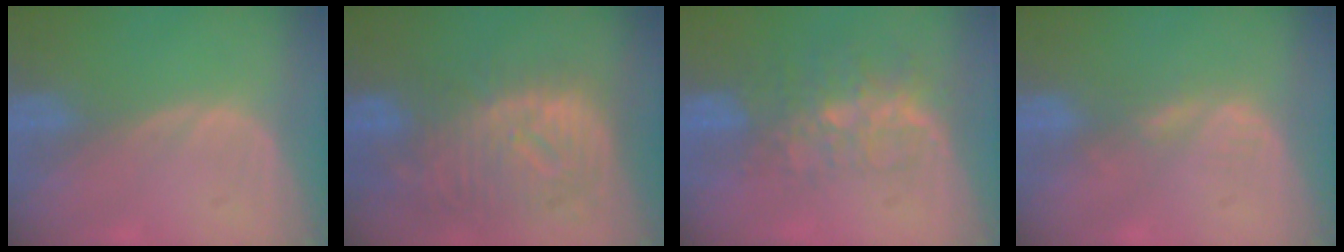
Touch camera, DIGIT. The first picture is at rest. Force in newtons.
{"total": 12.2, "press": 10.5, "slide": 6.2}
{"total": 8.3, "press": 6.8, "slide": 4.7}
{"total": 1.6, "press": 1.6, "slide": 0.2}